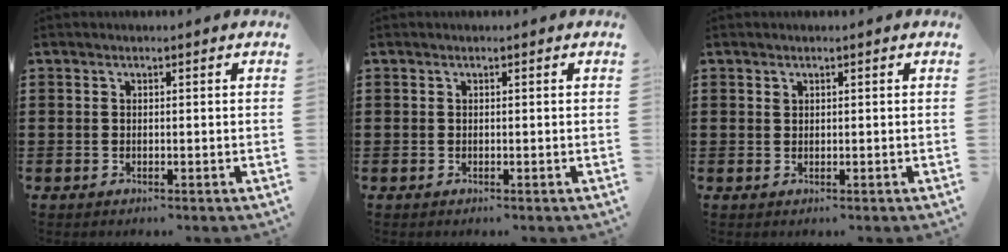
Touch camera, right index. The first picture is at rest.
{"total": 0.0}
{"total": 0.6, "force": [0.4, 0.5, 0.2], "torque": [-0.005, 0.001, 0.008]}